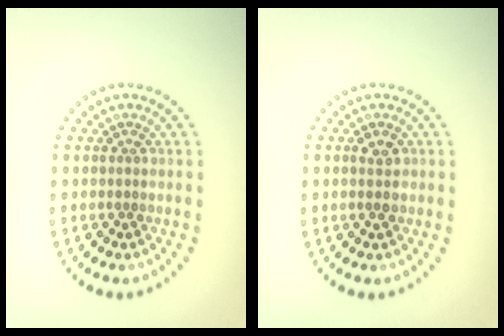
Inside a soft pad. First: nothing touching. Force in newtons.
{"total": 1.5, "press": 1.5, "slide": 0.1}